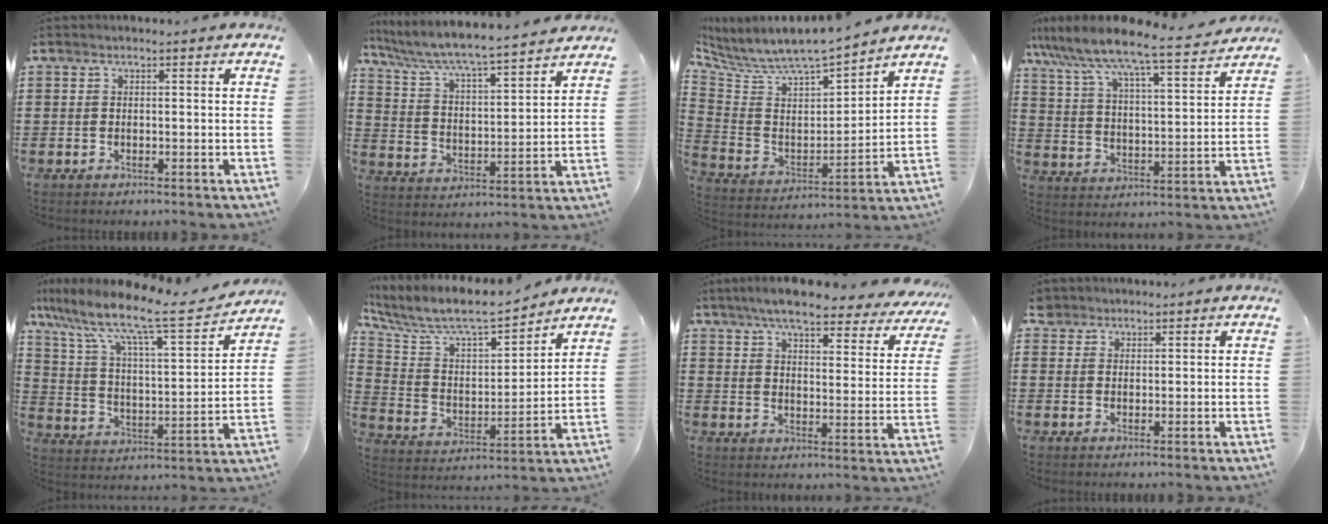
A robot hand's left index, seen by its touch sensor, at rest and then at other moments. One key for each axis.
{"total": 5.5, "fx": 5.1, "fy": -0.2, "fz": 2.1, "tx": -0.066, "ty": -0.040, "tz": 0.078}
{"total": 6.7, "fx": 6.3, "fy": 1.2, "fz": 2.0, "tx": -0.075, "ty": -0.059, "tz": 0.102}
{"total": 7.1, "fx": 6.6, "fy": -0.2, "fz": 2.6, "tx": -0.081, "ty": -0.050, "tz": 0.104}
{"total": 10.7, "fx": 8.5, "fy": 1.1, "fz": 6.3, "tx": -0.148, "ty": -0.060, "tz": 0.136}
{"total": 8.2, "fx": 7.3, "fy": 1.5, "fz": 3.4, "tx": -0.101, "ty": -0.055, "tz": 0.120}
{"total": 7.1, "fx": 6.2, "fy": 0.6, "fz": 3.4, "tx": -0.084, "ty": -0.035, "tz": 0.105}
{"total": 2.2, "fx": 1.8, "fy": 1.3, "fz": 0.1, "tx": -0.011, "ty": 0.007, "tz": 0.036}